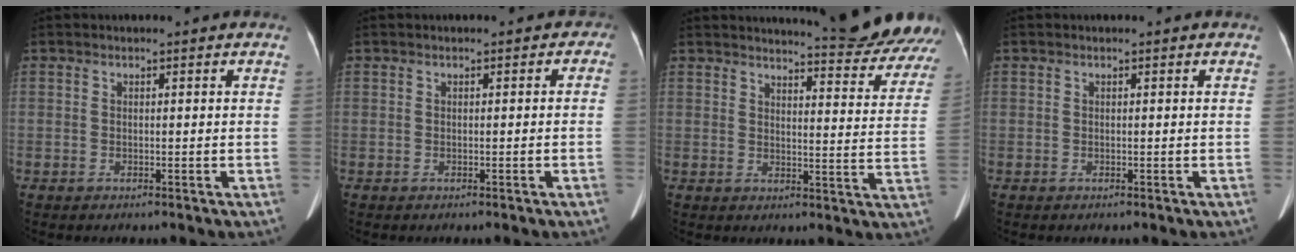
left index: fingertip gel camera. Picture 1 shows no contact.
{"total": 0.8, "force": [-0.4, 0.6, 0.1], "torque": [0.009, 0.006, -0.010]}
{"total": 15.1, "force": [14.5, 0.7, 4.2], "torque": [-0.043, -0.074, 0.152]}
{"total": 0.0}